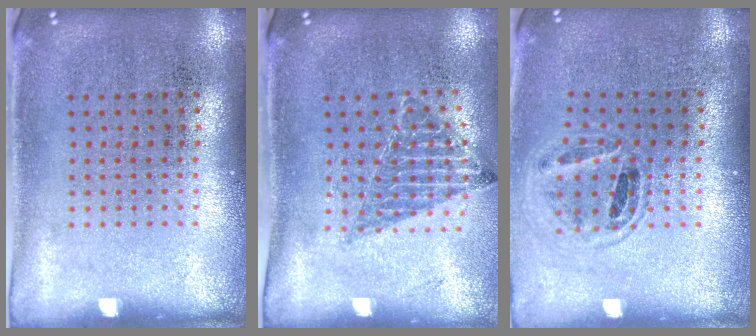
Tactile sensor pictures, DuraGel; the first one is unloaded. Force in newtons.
{"total": 1.0, "press": 0.9, "slide": 0.4}
{"total": 1.0, "press": 1.0, "slide": 0.1}